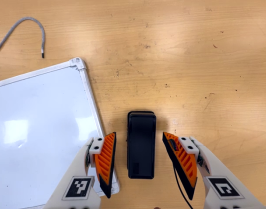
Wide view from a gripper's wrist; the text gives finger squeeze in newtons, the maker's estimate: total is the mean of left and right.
{"total": 0.0}